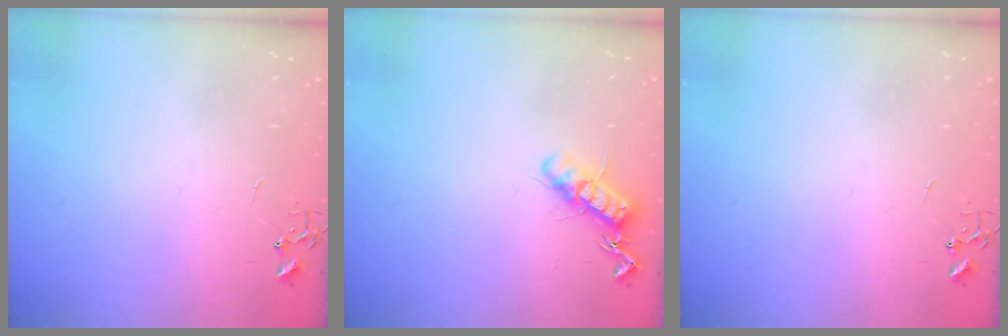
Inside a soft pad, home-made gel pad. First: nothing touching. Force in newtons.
{"total": 12.5, "press": 12.5, "slide": 0.4}
{"total": 0.0}